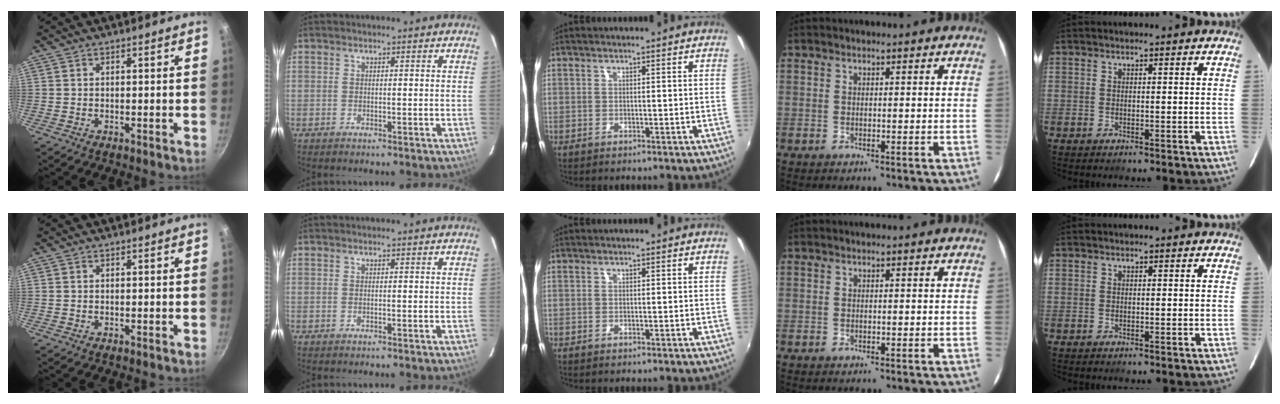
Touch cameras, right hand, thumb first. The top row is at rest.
{}